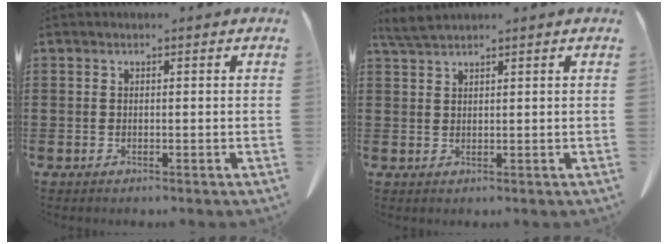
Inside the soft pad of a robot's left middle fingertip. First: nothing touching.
{"total": 2.4, "force": [2.0, 0.1, 1.3], "torque": [-0.030, 0.002, 0.039]}